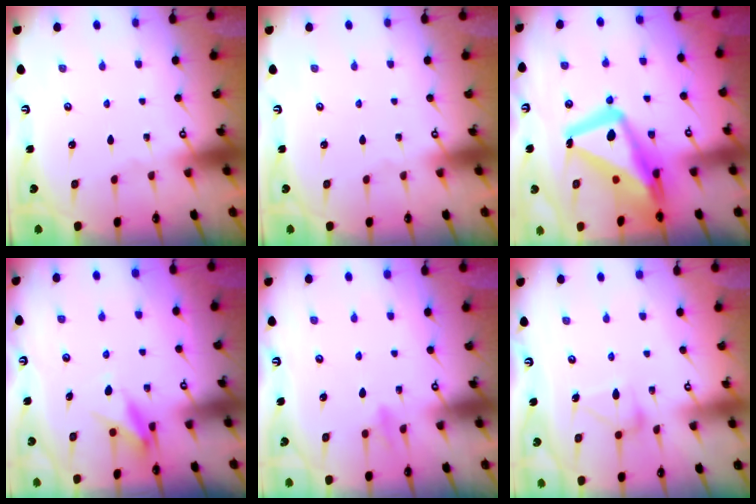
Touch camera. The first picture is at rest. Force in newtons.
{"total": 0.0}
{"total": 19.9, "press": 19.8, "slide": 2.0}
{"total": 8.3, "press": 8.2, "slide": 1.3}
{"total": 6.6, "press": 6.5, "slide": 1.2}
{"total": 13.3, "press": 13.3, "slide": 0.6}